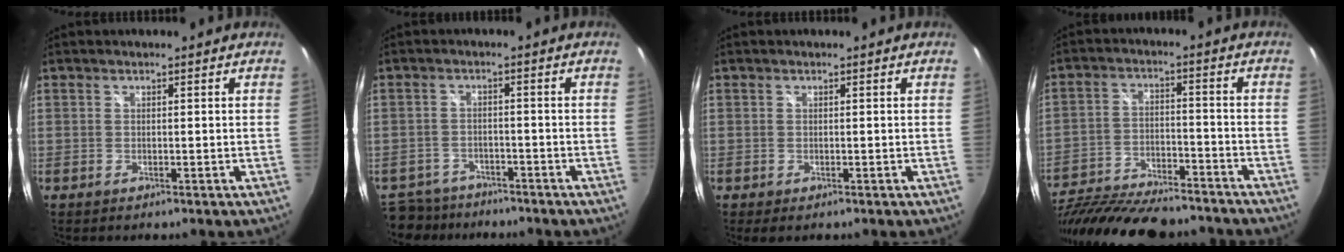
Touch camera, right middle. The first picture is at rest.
{"total": 10.2, "force": [-8.6, 4.9, 2.5], "torque": [-0.082, 0.000, -0.139]}
{"total": 0.6, "force": [-0.2, 0.3, 0.5], "torque": [-0.011, -0.004, -0.003]}
{"total": 25.0, "force": [-20.9, 7.1, 11.7], "torque": [-0.238, -0.035, -0.325]}